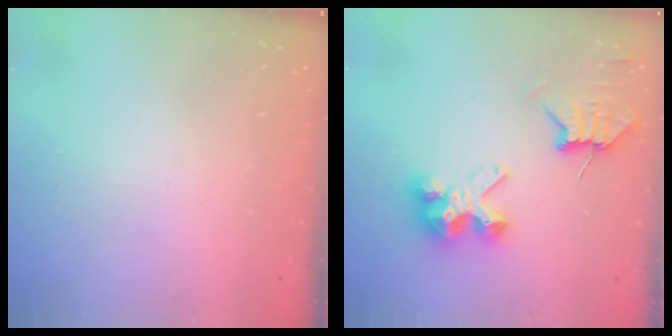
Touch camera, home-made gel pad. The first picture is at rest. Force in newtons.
{"total": 7.3, "press": 7.3, "slide": 0.6}